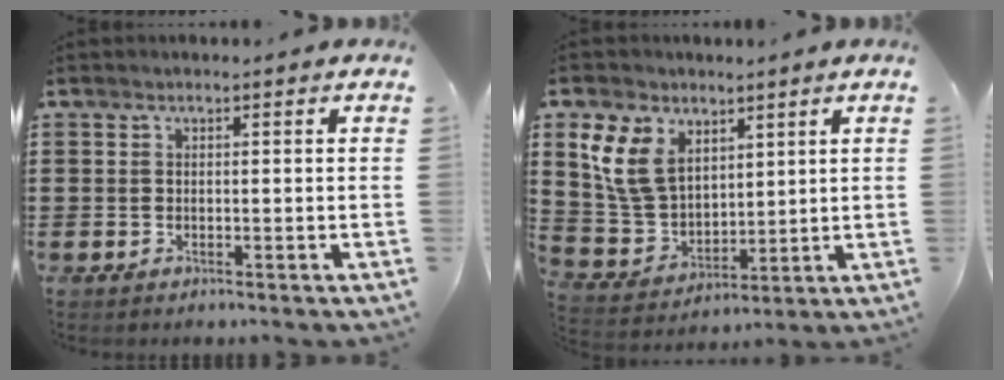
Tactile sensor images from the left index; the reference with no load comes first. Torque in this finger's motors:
{"motor_torque": [1.73, 0.40, 1.02, 0.21]}